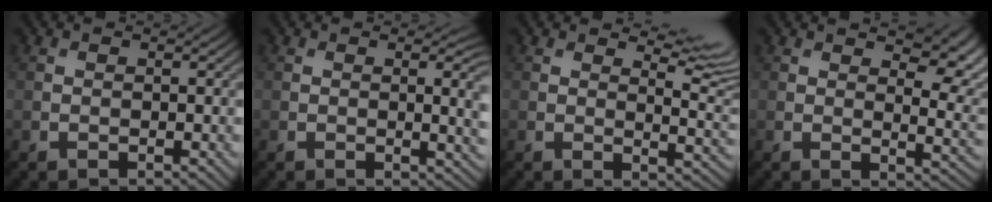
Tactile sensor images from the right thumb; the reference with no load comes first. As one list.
[{"total": 3.7, "force": [0.3, 1.0, 3.5], "torque": [-0.046, -0.004, 0.008]}, {"total": 6.3, "force": [4.4, 1.6, 4.2], "torque": [-0.066, 0.002, 0.068]}, {"total": 9.0, "force": [5.1, 3.1, 6.8], "torque": [-0.093, 0.004, 0.075]}]